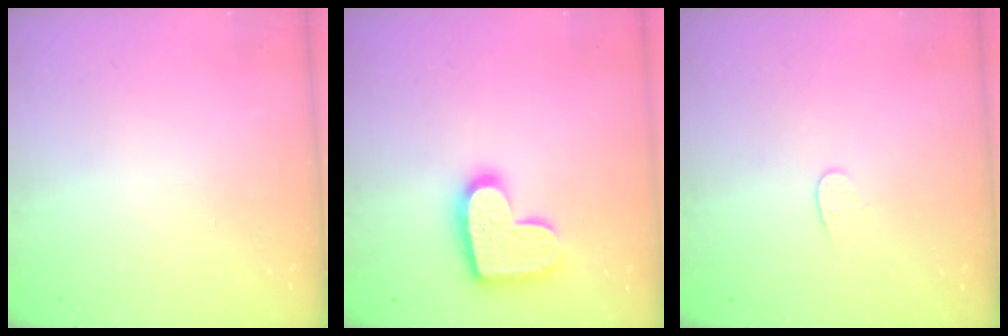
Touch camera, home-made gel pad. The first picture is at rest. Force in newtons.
{"total": 15.3, "press": 15.3, "slide": 1.1}
{"total": 3.8, "press": 3.8, "slide": 0.3}